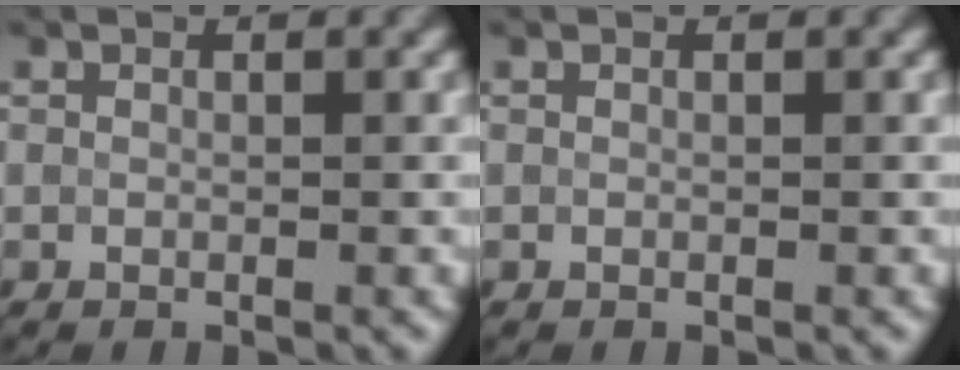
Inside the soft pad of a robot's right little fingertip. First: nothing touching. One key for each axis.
{"total": 0.0}